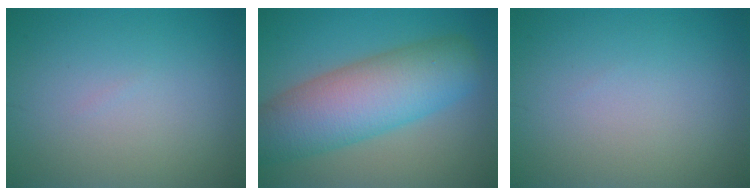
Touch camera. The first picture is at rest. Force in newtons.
{"total": 9.5, "press": 9.5, "slide": 0.3}
{"total": 0.0}